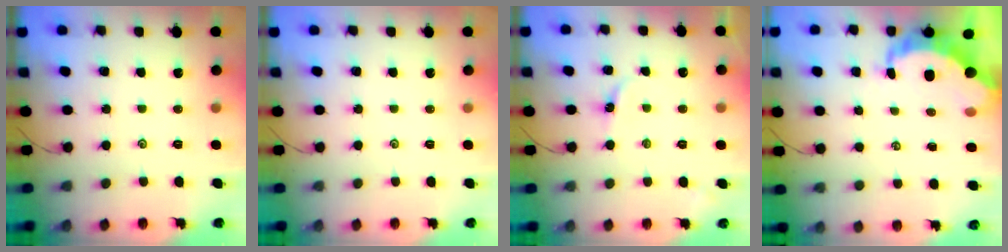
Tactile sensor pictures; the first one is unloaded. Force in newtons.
{"total": 0.0}
{"total": 3.7, "press": 3.7, "slide": 0.4}
{"total": 8.8, "press": 8.7, "slide": 1.0}